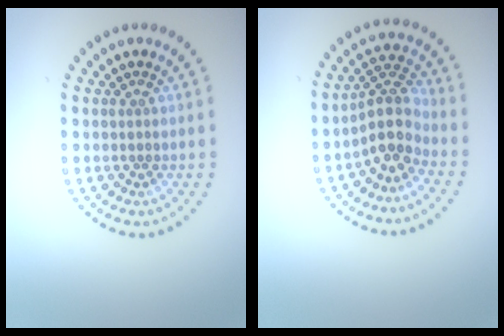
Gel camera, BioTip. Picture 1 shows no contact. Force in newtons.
{"total": 3.7, "press": 3.0, "slide": 2.2}